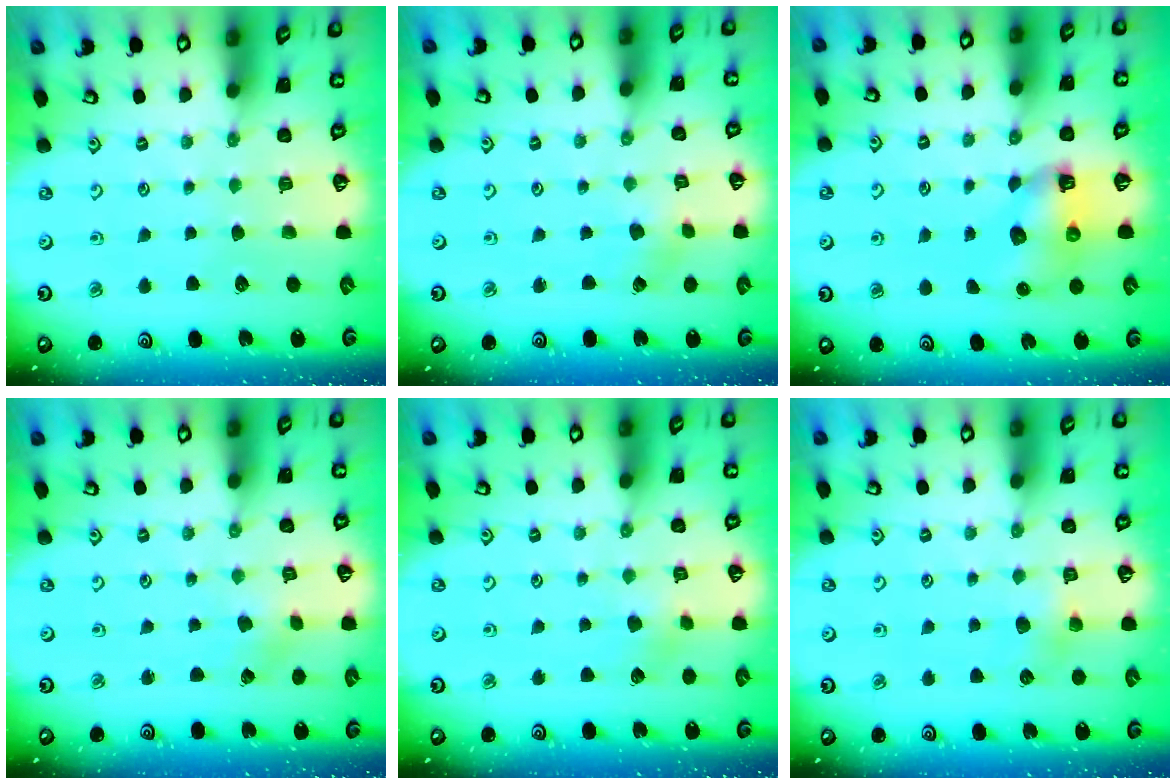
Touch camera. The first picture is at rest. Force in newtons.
{"total": 2.0, "press": 2.0, "slide": 0.3}
{"total": 6.9, "press": 6.8, "slide": 0.9}
{"total": 0.5, "press": 0.5, "slide": 0.1}
{"total": 2.6, "press": 2.6, "slide": 0.4}
{"total": 5.8, "press": 5.7, "slide": 1.3}